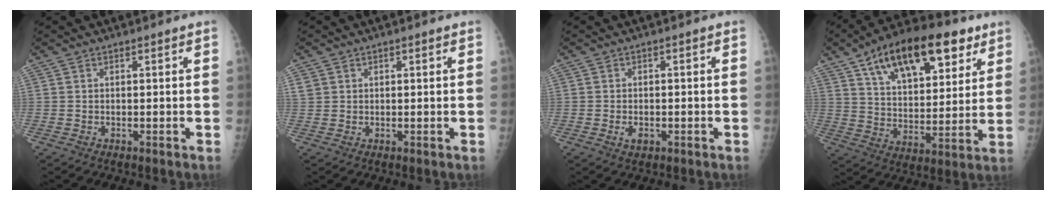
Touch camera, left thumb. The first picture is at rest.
{"total": 2.1, "force": [0.7, 1.9, 0.4], "torque": [0.001, 0.000, 0.018]}
{"total": 2.3, "force": [-0.8, 1.5, 1.5], "torque": [-0.024, 0.005, -0.009]}
{"total": 23.3, "force": [12.5, 11.3, 16.1], "torque": [-0.224, -0.020, 0.205]}